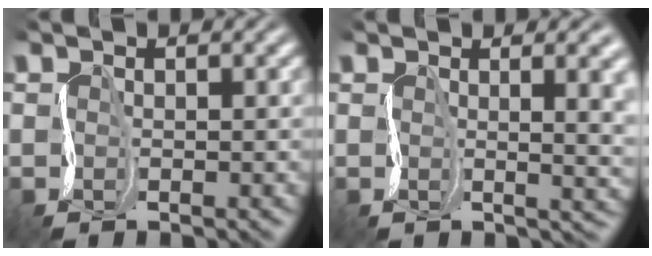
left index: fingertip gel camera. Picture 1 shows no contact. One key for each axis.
{"total": 7.6, "fx": 1.1, "fy": 3.6, "fz": 6.6, "tx": -0.050, "ty": 0.003, "tz": 0.017}